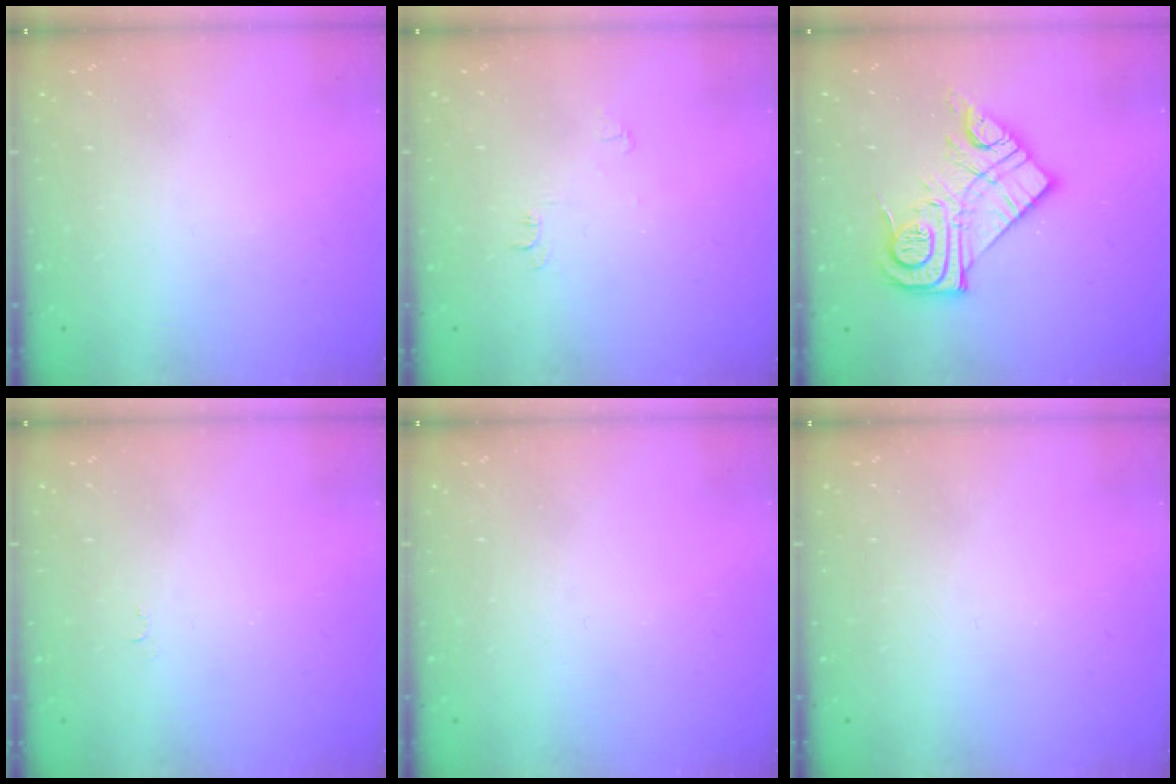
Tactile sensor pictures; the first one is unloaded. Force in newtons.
{"total": 4.3, "press": 4.2, "slide": 0.6}
{"total": 15.9, "press": 15.8, "slide": 1.1}
{"total": 3.2, "press": 3.1, "slide": 0.5}
{"total": 0.0}
{"total": 0.0}